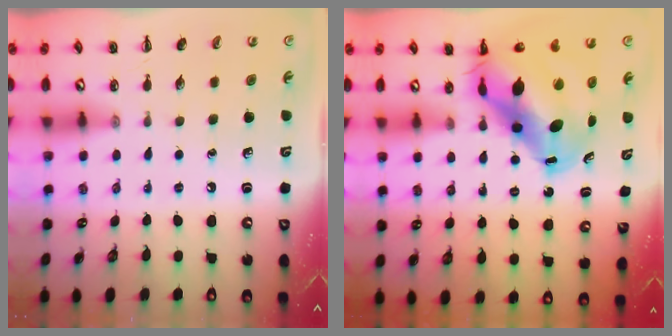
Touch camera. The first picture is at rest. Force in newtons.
{"total": 14.2, "press": 13.8, "slide": 3.6}